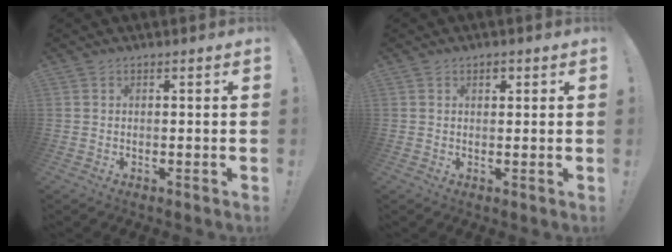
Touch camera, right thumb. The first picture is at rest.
{"total": 1.7, "force": [0.8, 1.1, 1.0], "torque": [-0.006, 0.000, 0.009]}